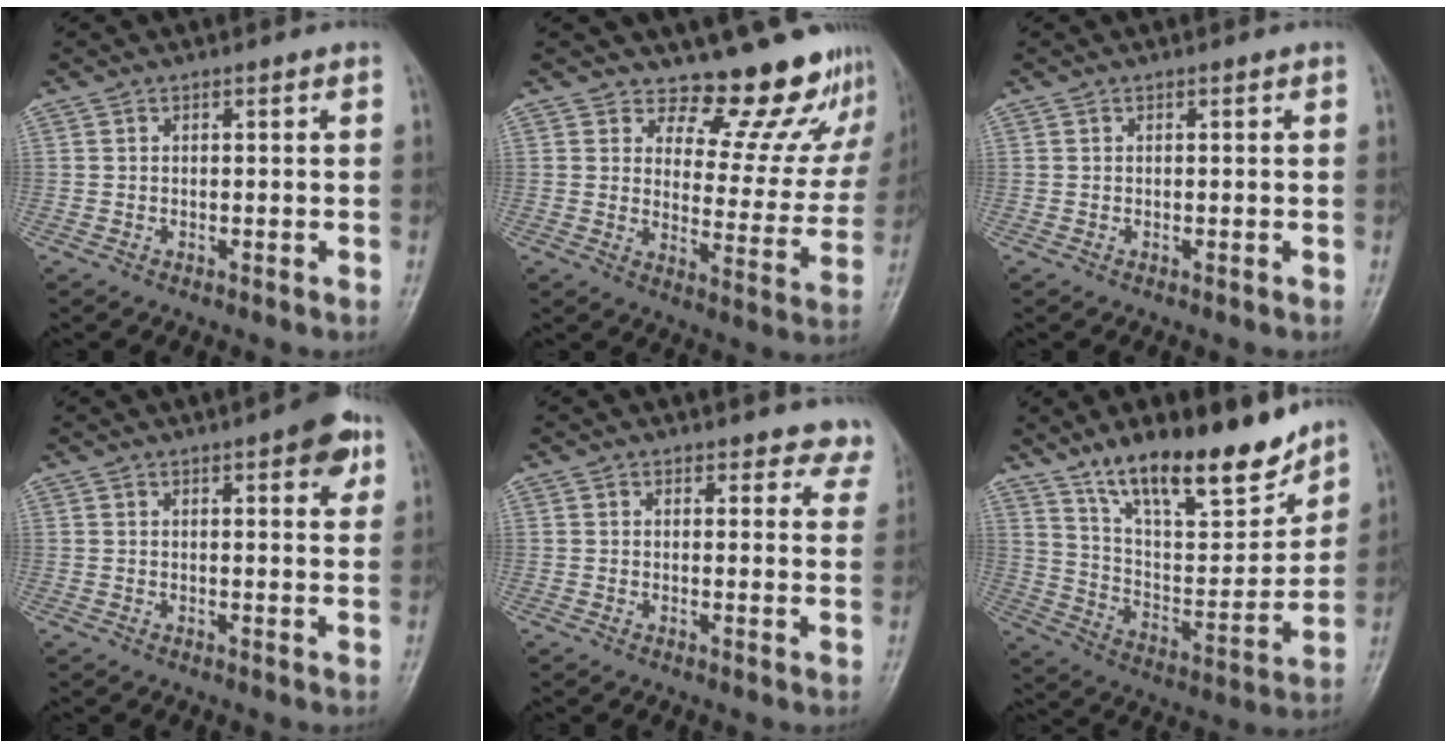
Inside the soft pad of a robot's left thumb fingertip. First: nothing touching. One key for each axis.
{"total": 14.1, "fx": 12.8, "fy": 5.2, "fz": 2.8, "tx": 0.014, "ty": -0.116, "tz": 0.154}
{"total": 0.0}
{"total": 6.1, "fx": 3.2, "fy": 2.0, "fz": 4.8, "tx": -0.046, "ty": -0.009, "tz": 0.033}
{"total": 6.9, "fx": 6.3, "fy": 2.8, "fz": 0.4, "tx": 0.053, "ty": -0.026, "tz": 0.041}
{"total": 20.4, "fx": 15.1, "fy": 6.3, "fz": 12.3, "tx": -0.154, "ty": -0.087, "tz": 0.259}